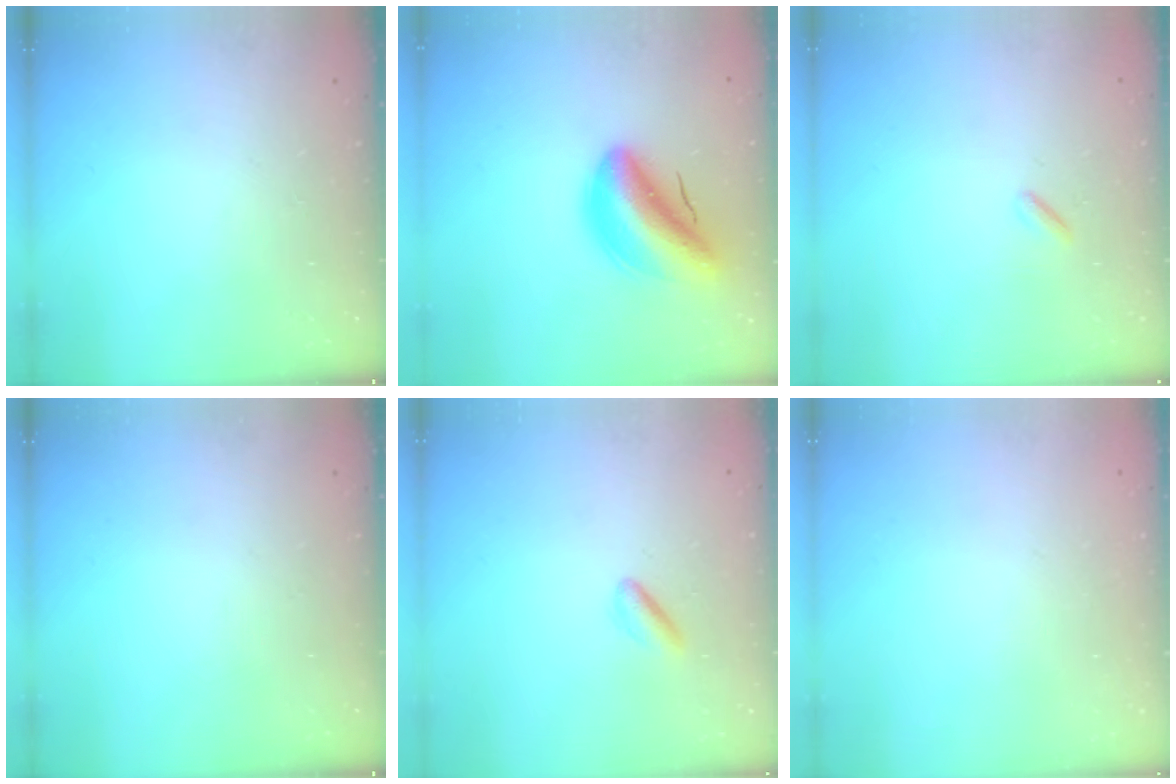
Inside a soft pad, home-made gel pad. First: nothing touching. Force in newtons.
{"total": 10.5, "press": 10.0, "slide": 3.4}
{"total": 0.8, "press": 0.7, "slide": 0.4}
{"total": 0.0}
{"total": 2.5, "press": 2.3, "slide": 1.0}
{"total": 2.1, "press": 2.1, "slide": 0.1}